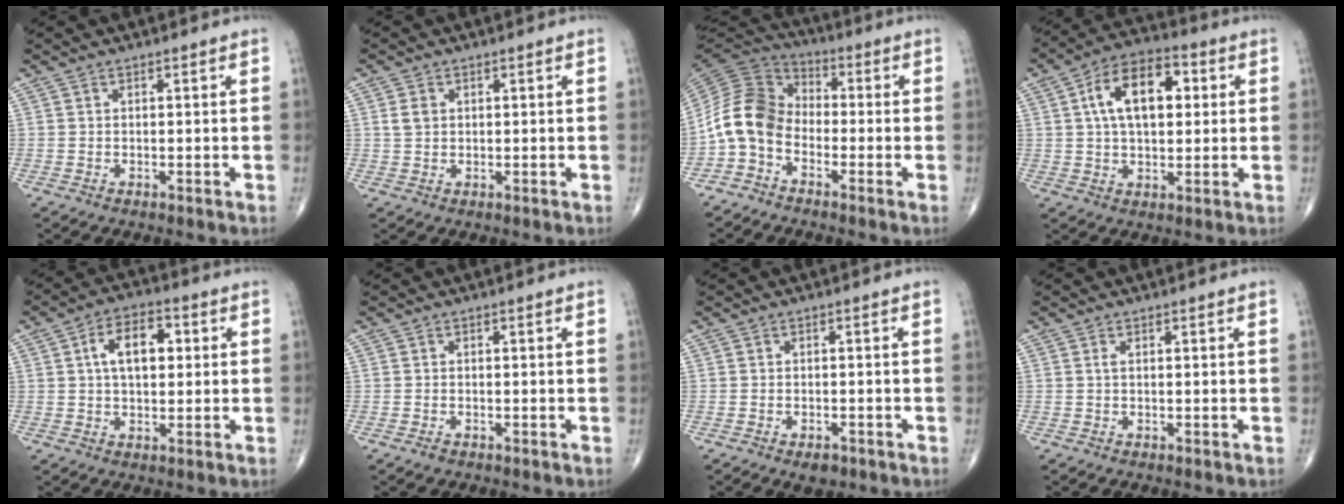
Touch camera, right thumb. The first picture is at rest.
{"total": 2.3, "force": [0.6, 1.8, 1.4], "torque": [-0.024, 0.001, 0.015]}
{"total": 10.1, "force": [-3.3, 7.4, 6.1], "torque": [-0.116, 0.053, -0.085]}
{"total": 13.6, "force": [3.0, 7.7, 10.8], "torque": [-0.166, 0.018, 0.042]}
{"total": 9.0, "force": [1.8, 5.2, 7.1], "torque": [-0.104, 0.015, 0.024]}
{"total": 0.9, "force": [-0.6, 0.5, 0.4], "torque": [-0.010, 0.000, -0.012]}
{"total": 2.7, "force": [-1.7, 1.5, 1.6], "torque": [-0.020, 0.003, -0.019]}
{"total": 0.5, "force": [0.1, 0.2, 0.5], "torque": [-0.016, 0.000, 0.002]}